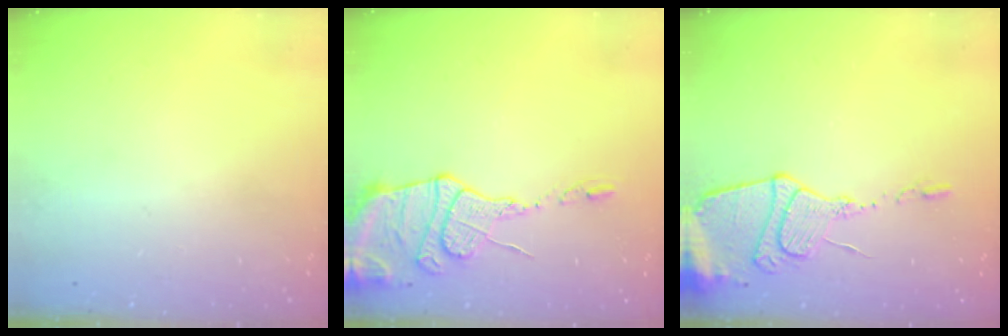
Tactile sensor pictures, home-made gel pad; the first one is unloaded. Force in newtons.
{"total": 14.4, "press": 14.4, "slide": 1.4}
{"total": 14.1, "press": 14.0, "slide": 1.3}